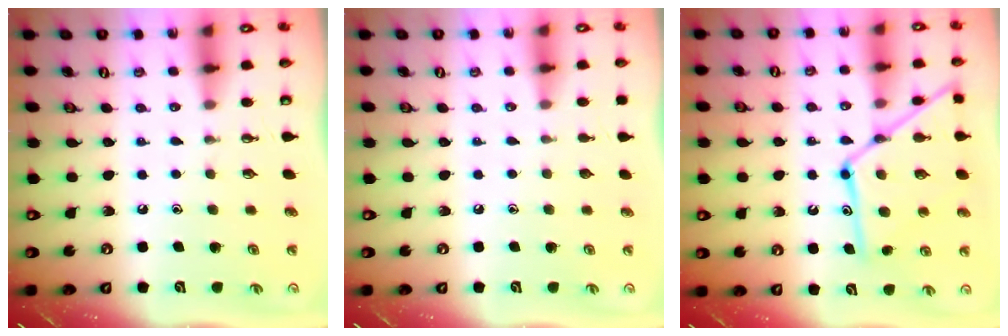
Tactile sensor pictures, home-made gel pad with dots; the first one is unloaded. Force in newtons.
{"total": 0.0}
{"total": 15.9, "press": 15.9, "slide": 1.1}